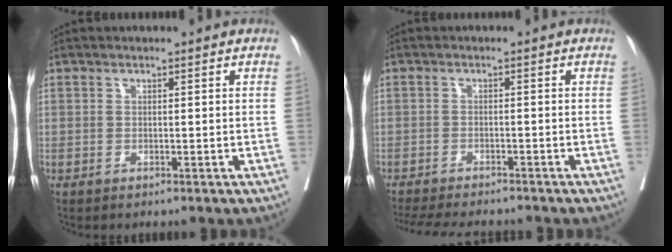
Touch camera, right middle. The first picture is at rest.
{"total": 9.9, "force": [-9.1, 1.7, 3.6], "torque": [-0.057, -0.010, -0.127]}